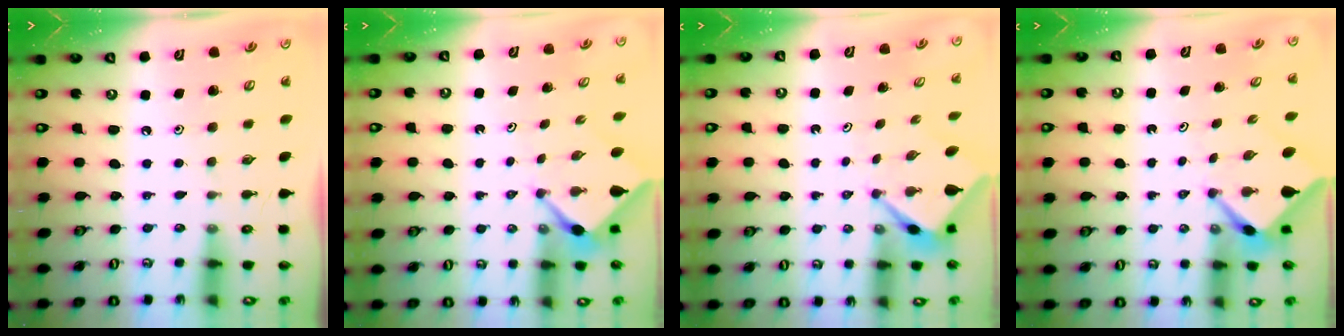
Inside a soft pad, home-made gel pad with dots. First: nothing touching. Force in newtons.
{"total": 2.3, "press": 2.3, "slide": 0.3}
{"total": 2.6, "press": 2.6, "slide": 0.1}
{"total": 2.5, "press": 2.5, "slide": 0.2}